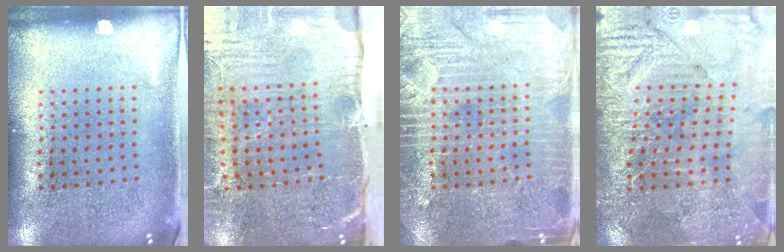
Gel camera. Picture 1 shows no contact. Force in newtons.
{"total": 5.4, "press": 4.4, "slide": 3.1}
{"total": 5.2, "press": 5.1, "slide": 0.7}
{"total": 3.4, "press": 3.4, "slide": 0.2}